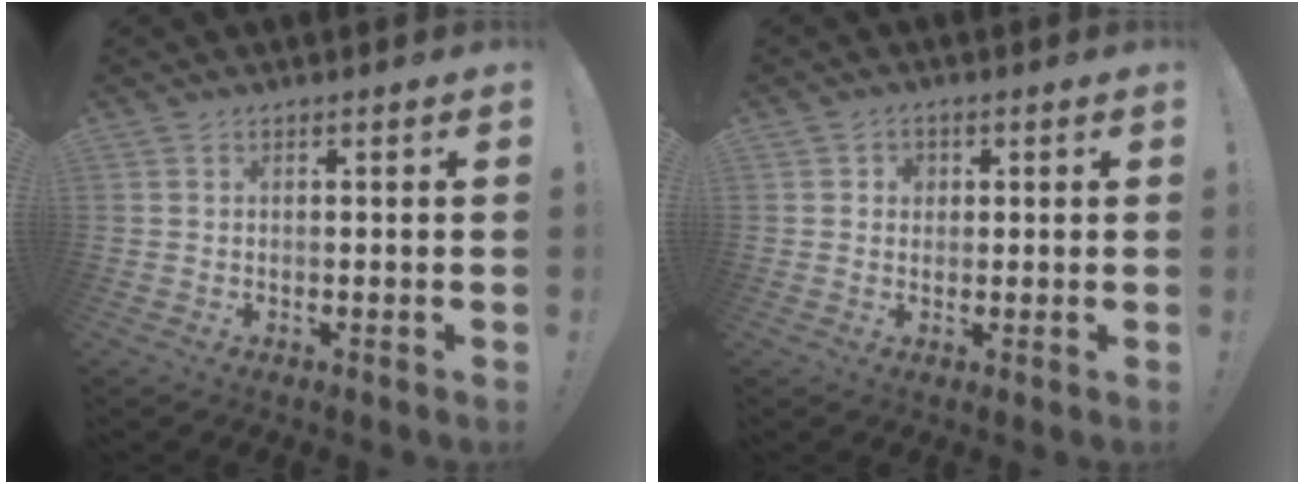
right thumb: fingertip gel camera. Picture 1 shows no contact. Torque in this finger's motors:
{"motor_torque": [0.01, 0.24, -0.02, -0.18, -0.05]}